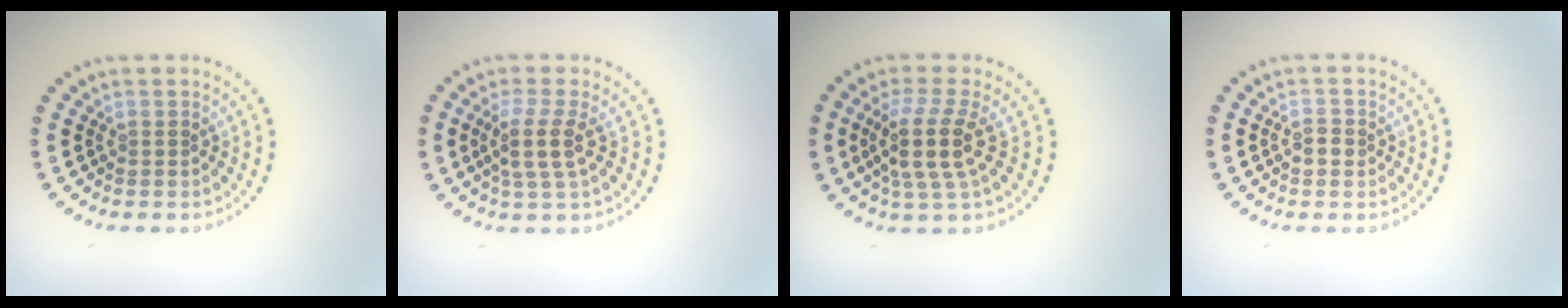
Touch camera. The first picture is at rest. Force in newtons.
{"total": 2.8, "press": 2.2, "slide": 1.7}
{"total": 4.1, "press": 3.2, "slide": 2.6}
{"total": 1.2, "press": 1.2, "slide": 0.1}